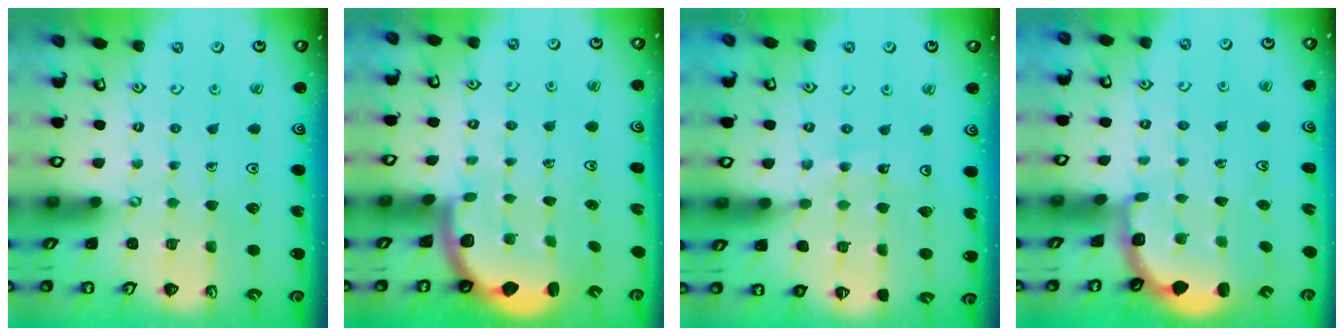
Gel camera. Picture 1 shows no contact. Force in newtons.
{"total": 2.0, "press": 1.9, "slide": 0.5}
{"total": 8.7, "press": 8.6, "slide": 1.1}
{"total": 2.5, "press": 1.9, "slide": 1.6}